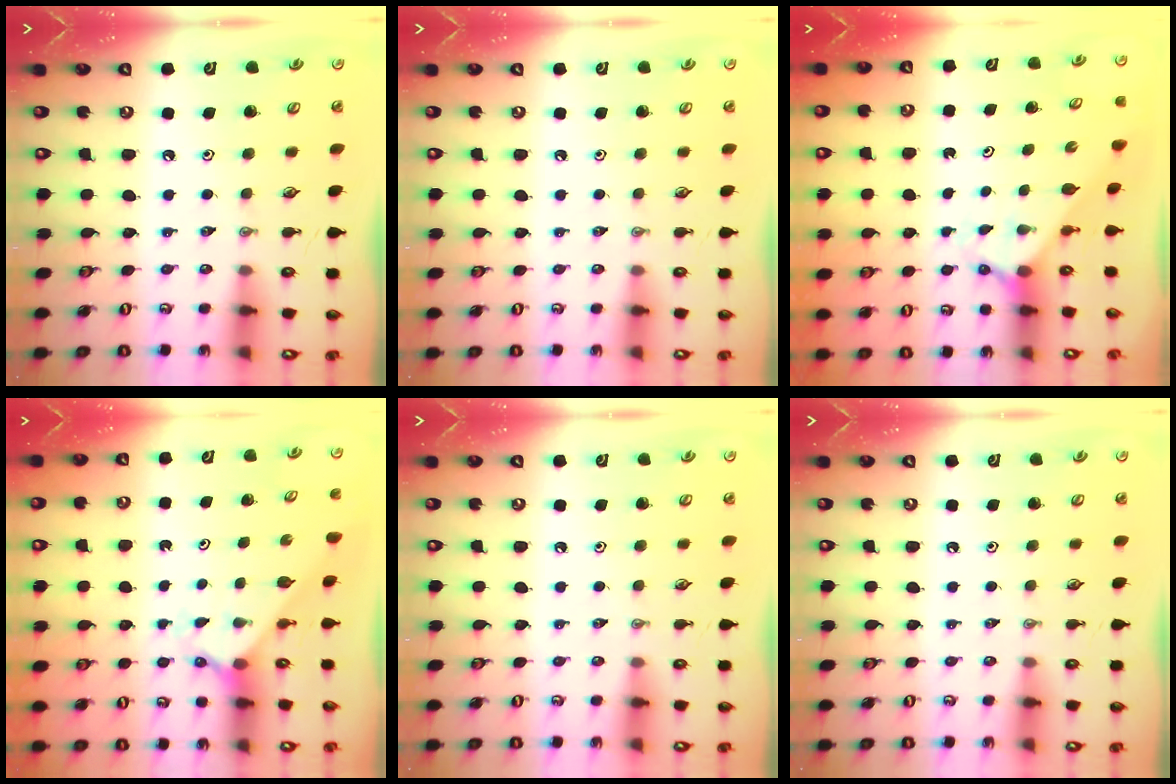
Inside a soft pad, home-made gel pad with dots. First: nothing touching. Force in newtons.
{"total": 0.0}
{"total": 1.9, "press": 1.9, "slide": 0.2}
{"total": 2.3, "press": 2.3, "slide": 0.2}
{"total": 0.0}
{"total": 0.0}